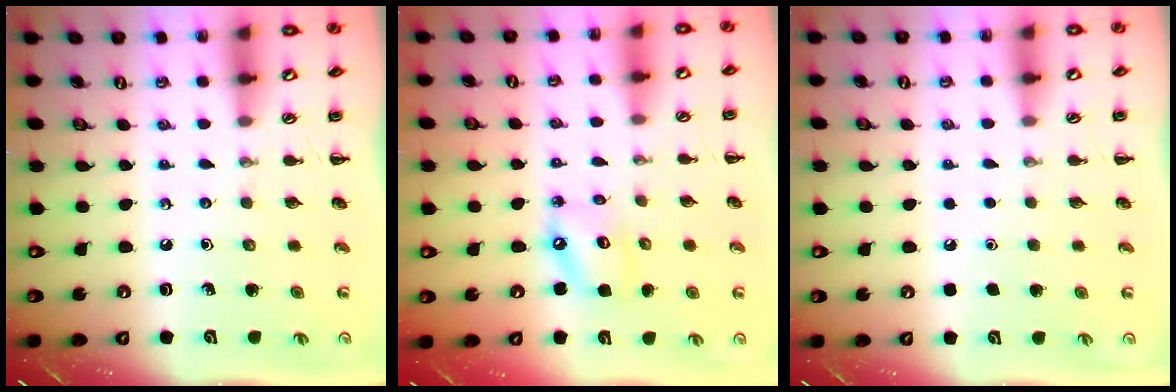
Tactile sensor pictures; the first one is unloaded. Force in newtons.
{"total": 7.3, "press": 7.2, "slide": 1.4}
{"total": 1.6, "press": 1.6, "slide": 0.1}